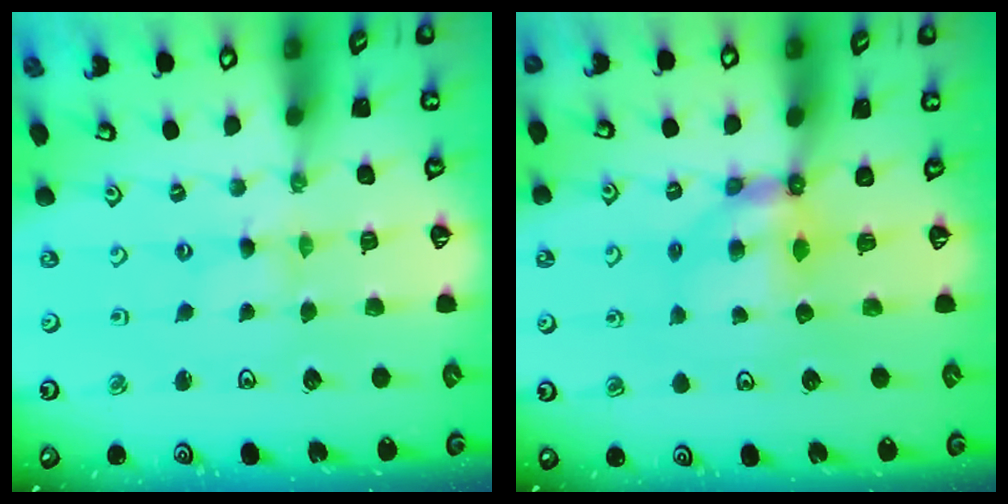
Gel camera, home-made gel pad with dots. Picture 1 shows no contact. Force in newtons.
{"total": 6.2, "press": 6.1, "slide": 0.7}